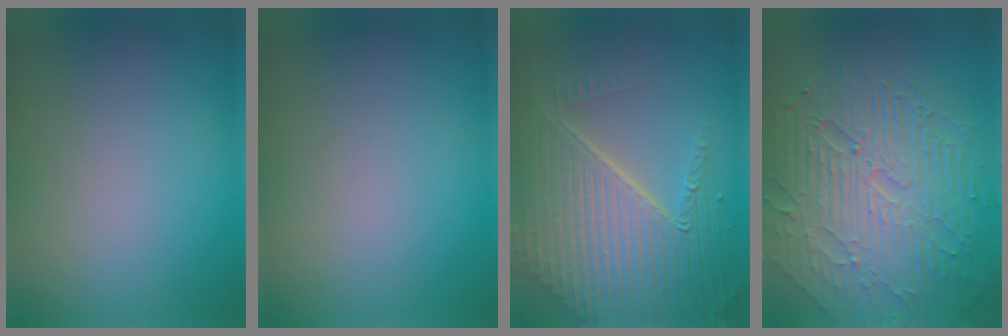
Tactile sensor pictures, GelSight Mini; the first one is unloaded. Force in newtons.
{"total": 0.0}
{"total": 8.9, "press": 5.8, "slide": 6.7}
{"total": 9.8, "press": 6.5, "slide": 7.3}